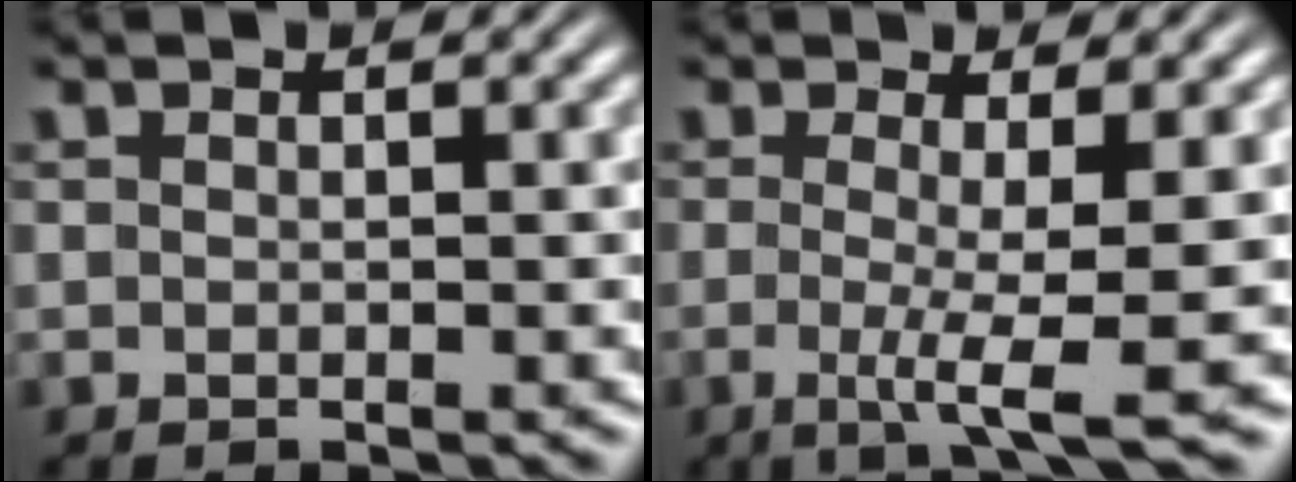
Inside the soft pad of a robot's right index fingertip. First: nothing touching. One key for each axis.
{"total": 4.7, "fx": -1.8, "fy": 0.0, "fz": 4.3, "tx": -0.084, "ty": -0.037, "tz": -0.018}